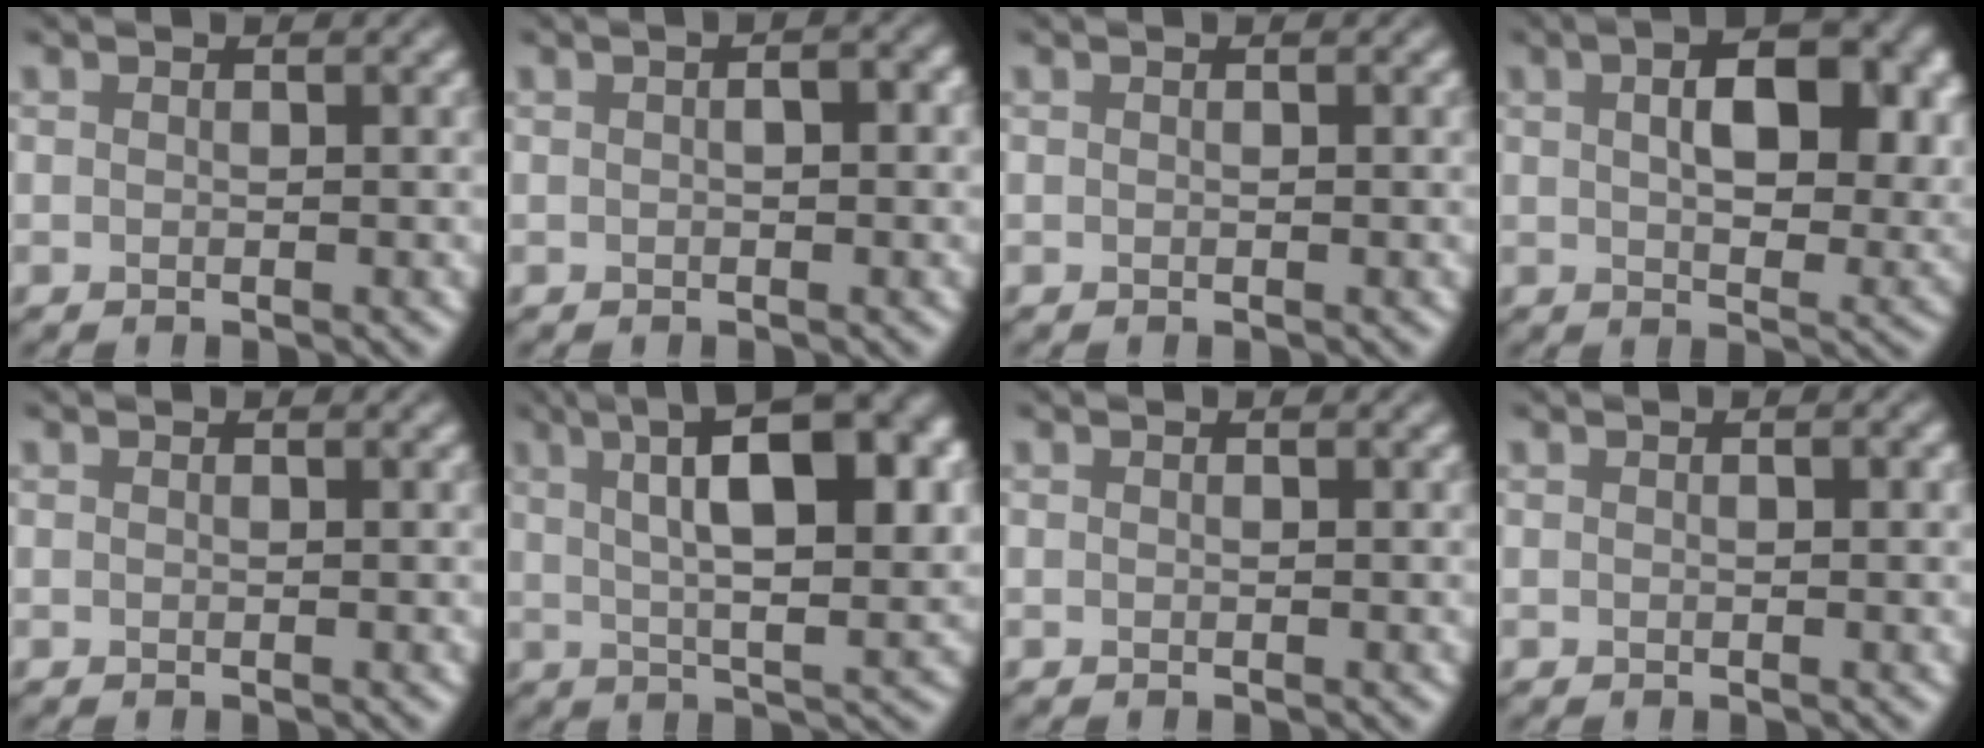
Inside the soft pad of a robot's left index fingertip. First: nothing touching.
{"total": 2.4, "force": [0.3, 1.1, 2.1], "torque": [-0.025, 0.002, 0.001]}
{"total": 0.0}
{"total": 9.3, "force": [2.2, 4.9, 7.6], "torque": [-0.099, 0.006, 0.029]}
{"total": 0.0}
{"total": 12.7, "force": [4.1, 4.2, 11.2], "torque": [-0.162, 0.010, 0.062]}
{"total": 0.0}
{"total": 0.6, "force": [0.1, 0.2, 0.6], "torque": [-0.008, 0.002, 0.002]}